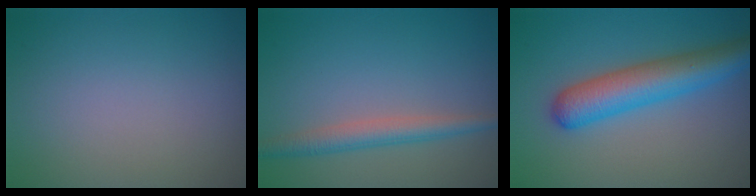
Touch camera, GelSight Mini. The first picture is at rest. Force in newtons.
{"total": 2.9, "press": 2.9, "slide": 0.1}
{"total": 6.3, "press": 6.3, "slide": 0.3}